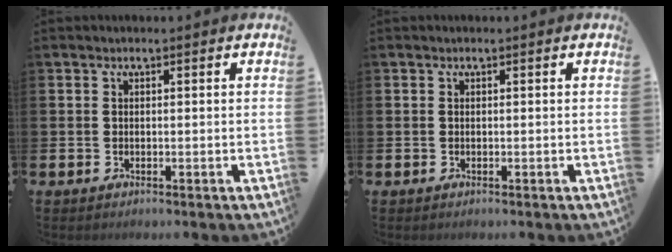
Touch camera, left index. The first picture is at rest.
{"total": 0.0}